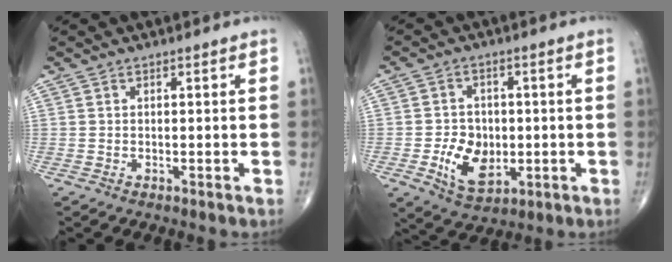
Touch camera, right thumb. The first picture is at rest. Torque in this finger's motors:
{"motor_torque": [0.03, 0.40, 0.47, 0.35, 0.21]}